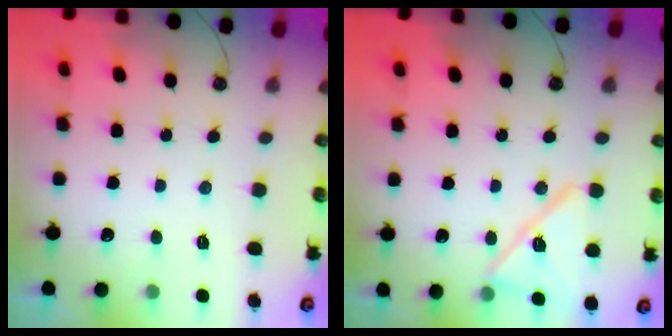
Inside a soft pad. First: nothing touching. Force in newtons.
{"total": 13.5, "press": 13.5, "slide": 0.7}